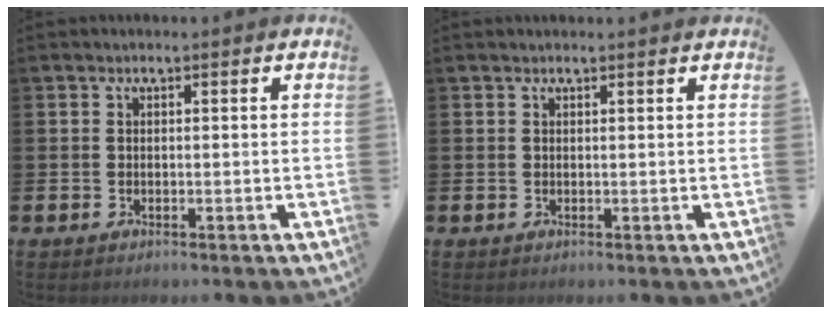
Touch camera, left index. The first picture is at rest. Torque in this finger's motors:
{"motor_torque": [0.38, -0.54, 0.02, 0.01]}